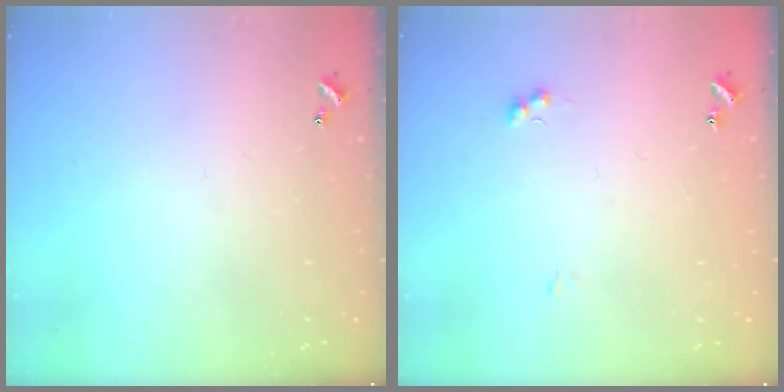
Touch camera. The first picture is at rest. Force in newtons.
{"total": 3.9, "press": 3.9, "slide": 0.7}